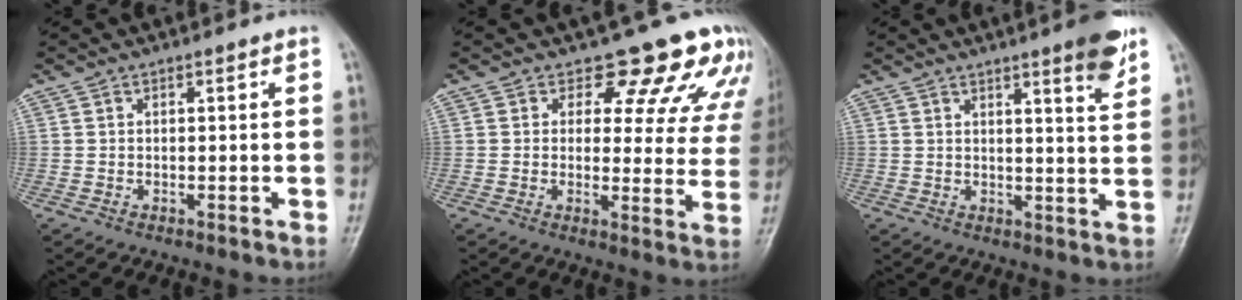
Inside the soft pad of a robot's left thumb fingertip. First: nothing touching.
{"total": 12.2, "force": [9.8, 5.8, 4.4], "torque": [0.003, -0.056, 0.092]}
{"total": 6.6, "force": [4.3, 0.6, 4.9], "torque": [-0.059, -0.027, 0.056]}